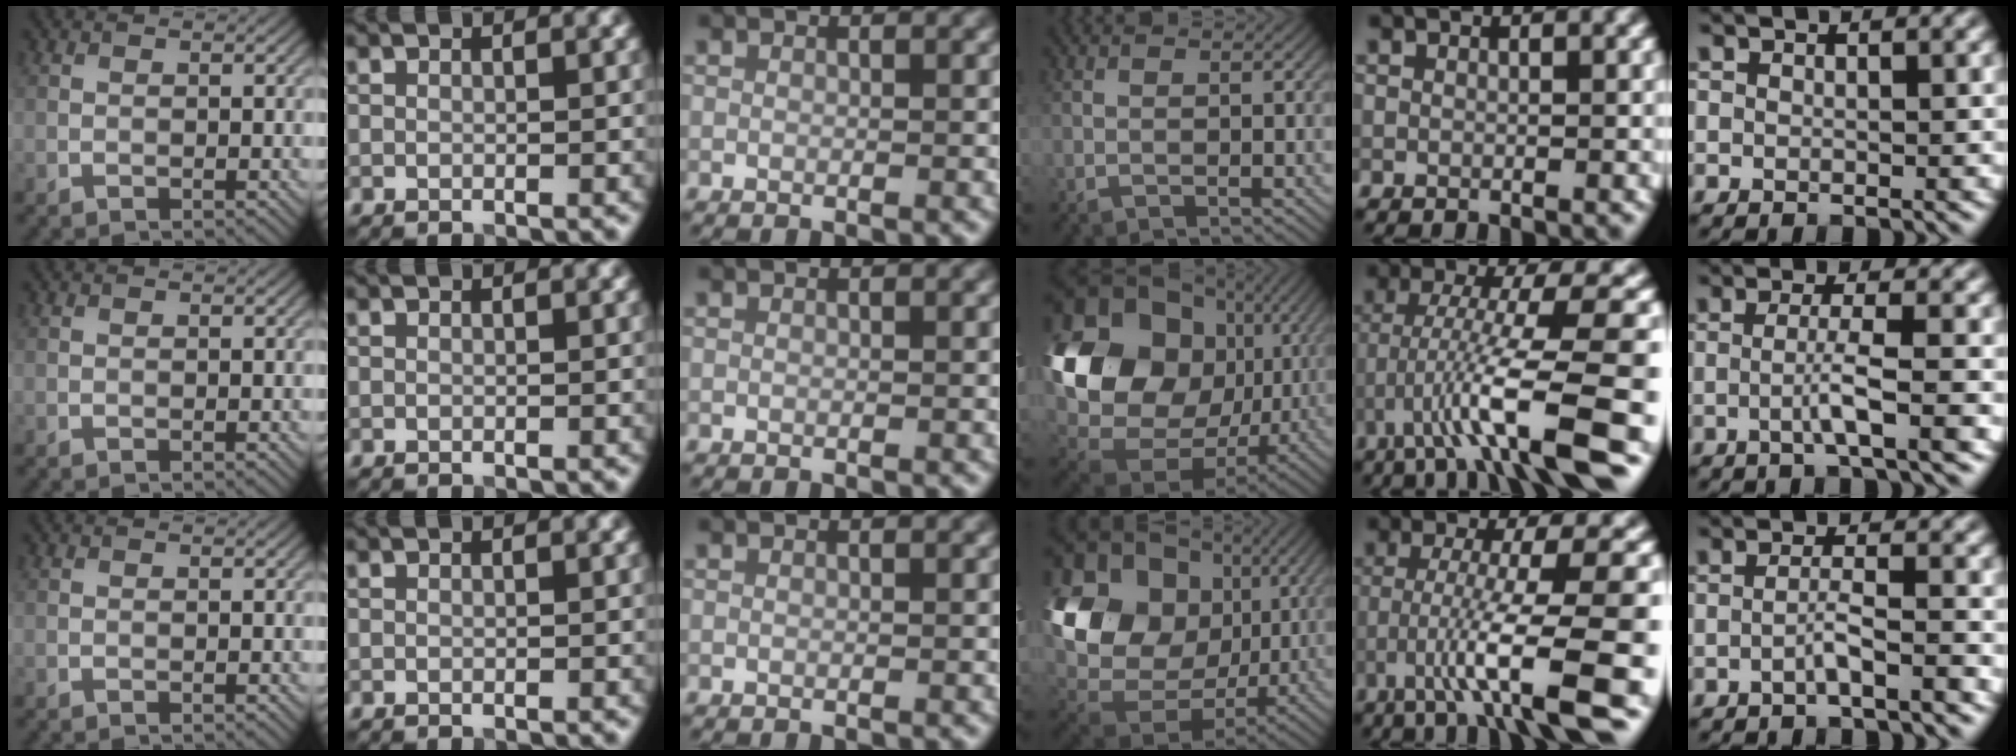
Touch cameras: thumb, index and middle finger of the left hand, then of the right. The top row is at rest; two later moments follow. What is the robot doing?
{"motion": "lift_and_place", "object": "calculator"}